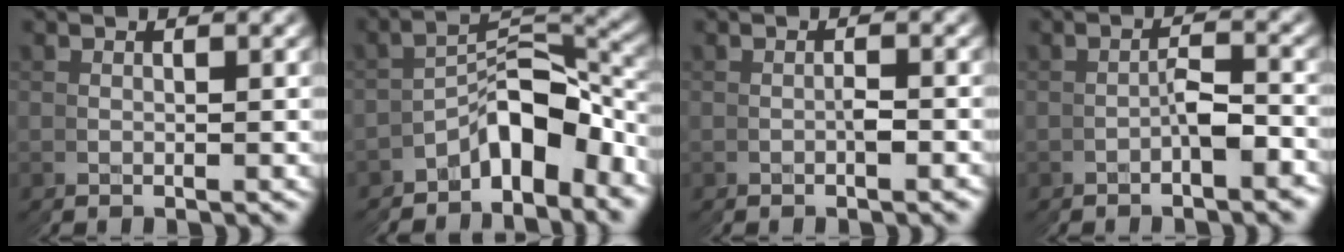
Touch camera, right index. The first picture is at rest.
{"total": 6.6, "force": [-5.0, 2.7, 3.3], "torque": [-0.031, 0.001, -0.073]}
{"total": 0.8, "force": [-0.4, 0.3, 0.7], "torque": [-0.012, -0.002, -0.003]}
{"total": 1.6, "force": [-1.2, 0.5, 1.0], "torque": [-0.013, -0.006, -0.018]}